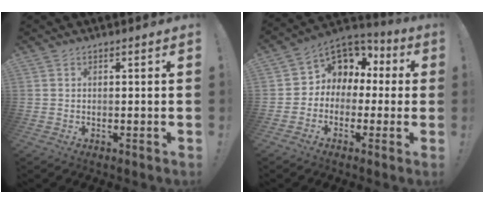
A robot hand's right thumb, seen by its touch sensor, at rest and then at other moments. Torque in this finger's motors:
{"motor_torque": [-0.20, 0.32, -0.01, 0.00, -0.02]}